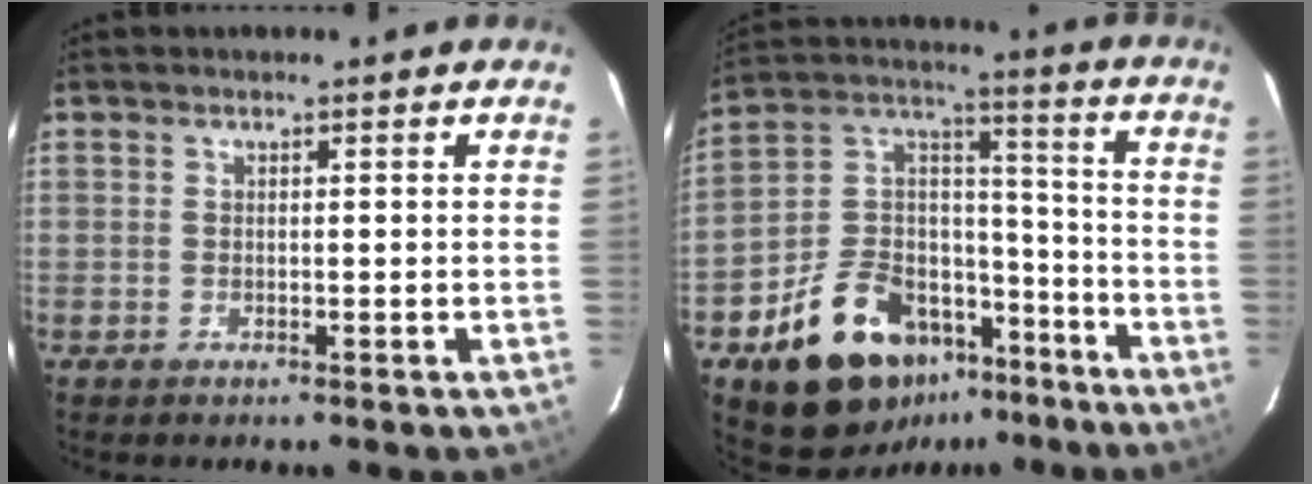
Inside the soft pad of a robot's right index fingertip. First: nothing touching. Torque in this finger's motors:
{"motor_torque": [1.53, -0.61, 0.79, 0.15]}